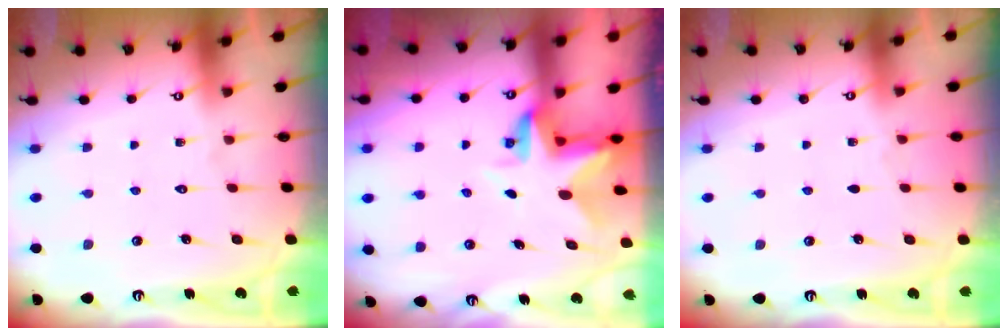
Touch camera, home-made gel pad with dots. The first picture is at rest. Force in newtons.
{"total": 3.6, "press": 3.6, "slide": 0.1}
{"total": 3.6, "press": 2.9, "slide": 2.1}